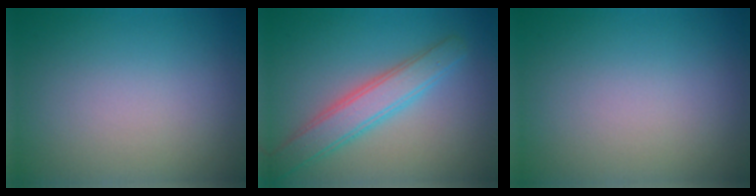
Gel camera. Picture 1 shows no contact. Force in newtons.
{"total": 3.9, "press": 3.9, "slide": 0.1}
{"total": 0.0}